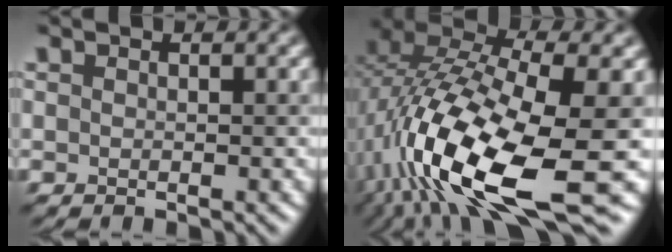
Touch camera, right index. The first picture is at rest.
{"total": 16.1, "force": [-5.5, 5.9, 13.9], "torque": [-0.282, -0.009, -0.100]}